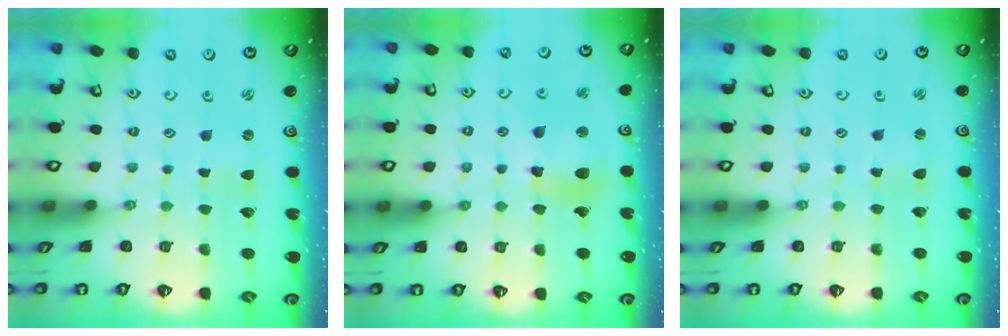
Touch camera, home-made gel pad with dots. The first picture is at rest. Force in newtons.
{"total": 11.1, "press": 10.8, "slide": 2.2}
{"total": 1.5, "press": 1.4, "slide": 0.3}